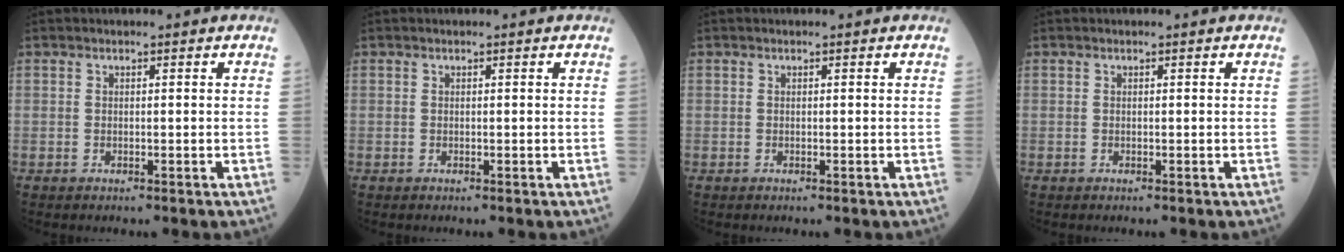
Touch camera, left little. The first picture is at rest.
{"total": 0.0}
{"total": 0.0}
{"total": 0.0}